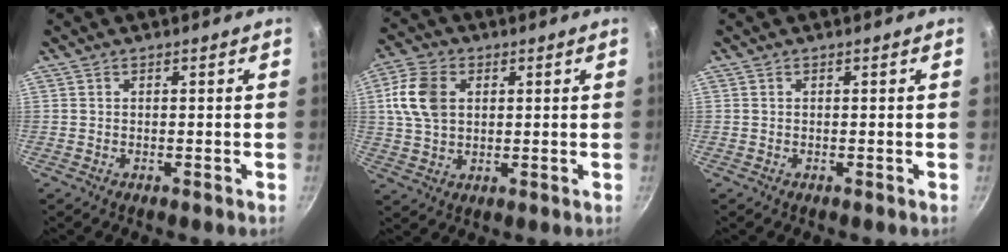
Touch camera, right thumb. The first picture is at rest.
{"total": 9.9, "force": [2.2, 7.0, 6.7], "torque": [-0.117, 0.006, 0.036]}
{"total": 0.0}